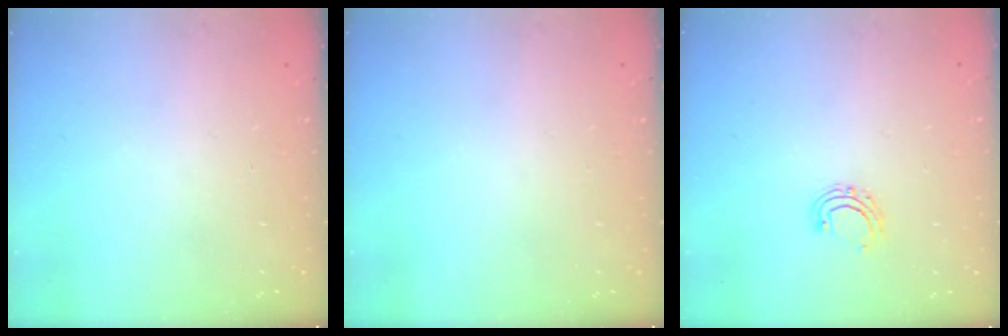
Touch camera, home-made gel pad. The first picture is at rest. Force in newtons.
{"total": 0.0}
{"total": 5.5, "press": 5.4, "slide": 1.1}